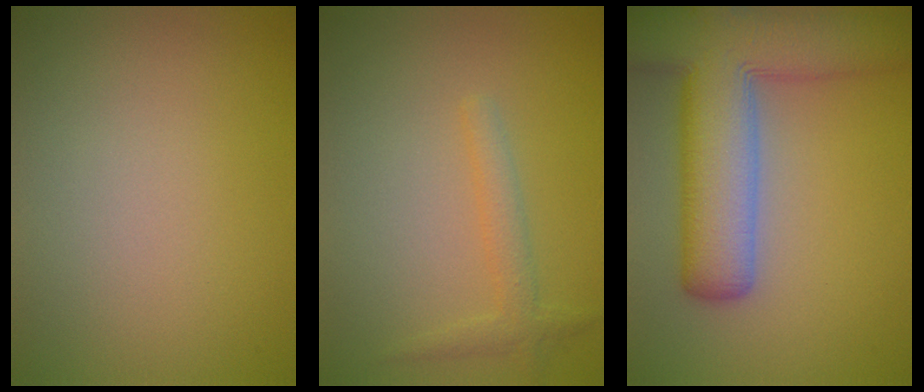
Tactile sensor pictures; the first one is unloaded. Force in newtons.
{"total": 1.9, "press": 1.9, "slide": 0.1}
{"total": 11.2, "press": 11.2, "slide": 0.7}